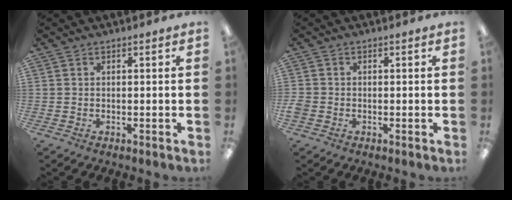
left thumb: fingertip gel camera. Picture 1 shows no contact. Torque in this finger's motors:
{"motor_torque": [-0.28, 0.34, 0.16, -0.07, -0.01]}